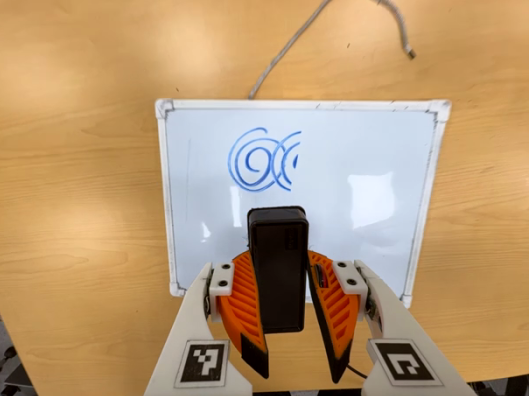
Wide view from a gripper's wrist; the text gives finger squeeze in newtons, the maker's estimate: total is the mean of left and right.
{"total": 9.4, "left": 8.9, "right": 10.0}